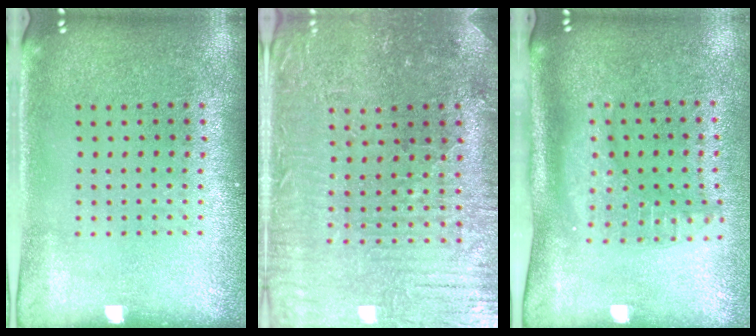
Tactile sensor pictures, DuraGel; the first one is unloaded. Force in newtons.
{"total": 2.0, "press": 1.9, "slide": 0.4}
{"total": 2.0, "press": 1.6, "slide": 1.3}